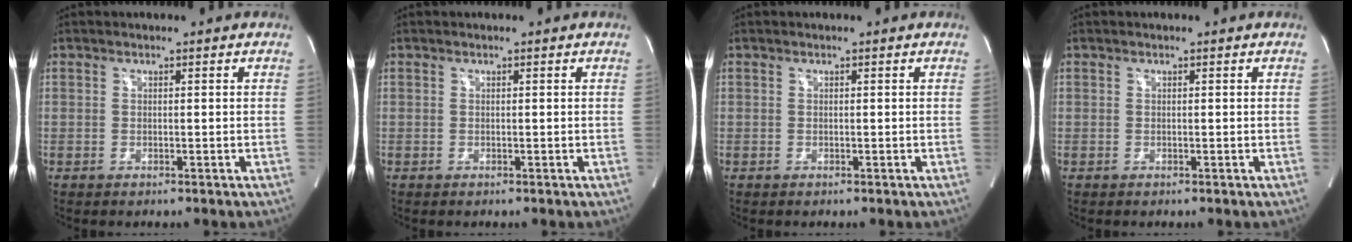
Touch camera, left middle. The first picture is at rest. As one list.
[{"total": 0.0}, {"total": 0.0}, {"total": 0.0}]